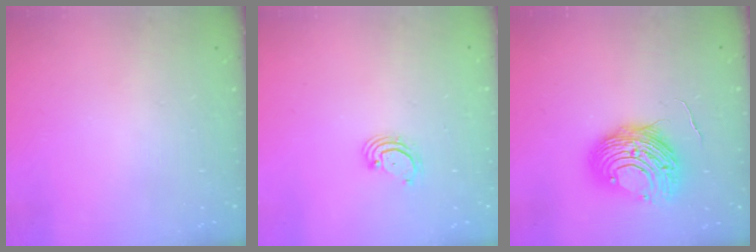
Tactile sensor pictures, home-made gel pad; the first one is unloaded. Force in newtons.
{"total": 3.0, "press": 3.0, "slide": 0.3}
{"total": 12.2, "press": 12.2, "slide": 1.4}